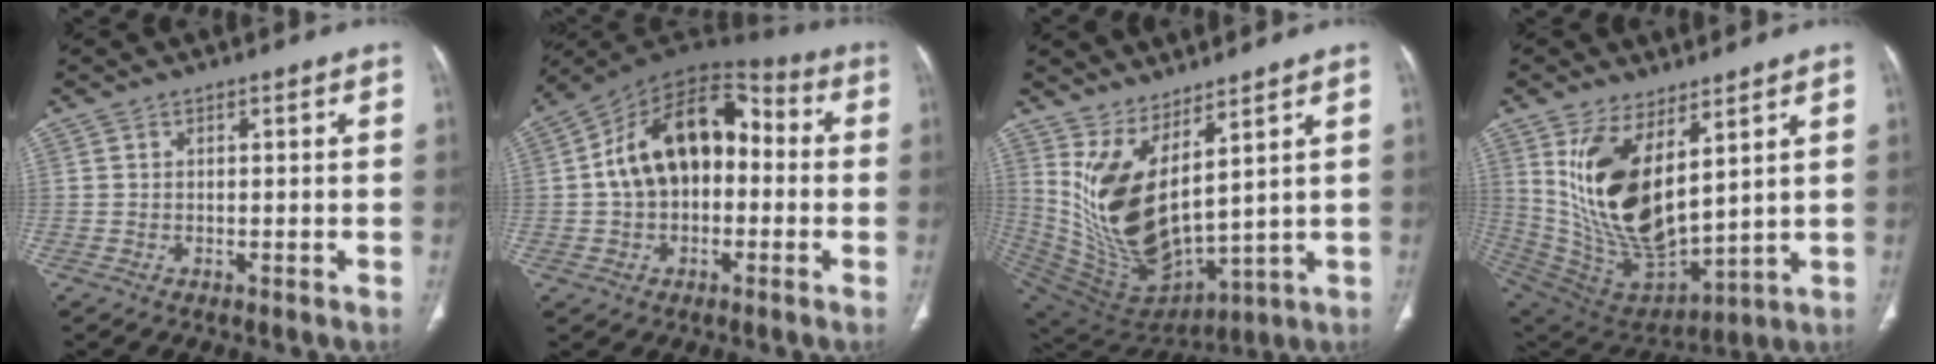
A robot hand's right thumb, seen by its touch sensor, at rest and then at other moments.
{"total": 17.2, "force": [0.3, 11.3, 13.0], "torque": [-0.183, 0.050, -0.005]}
{"total": 15.3, "force": [6.7, 5.8, 12.5], "torque": [-0.227, -0.069, 0.165]}
{"total": 19.3, "force": [6.8, 9.1, 15.5], "torque": [-0.279, -0.045, 0.159]}